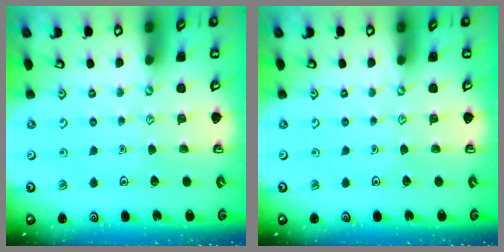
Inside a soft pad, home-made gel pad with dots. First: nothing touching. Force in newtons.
{"total": 0.0}